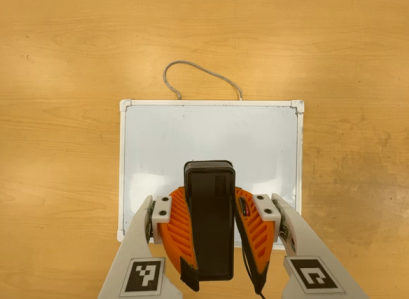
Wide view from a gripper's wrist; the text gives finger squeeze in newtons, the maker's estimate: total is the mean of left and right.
{"total": 7.8, "left": 6.4, "right": 9.2}